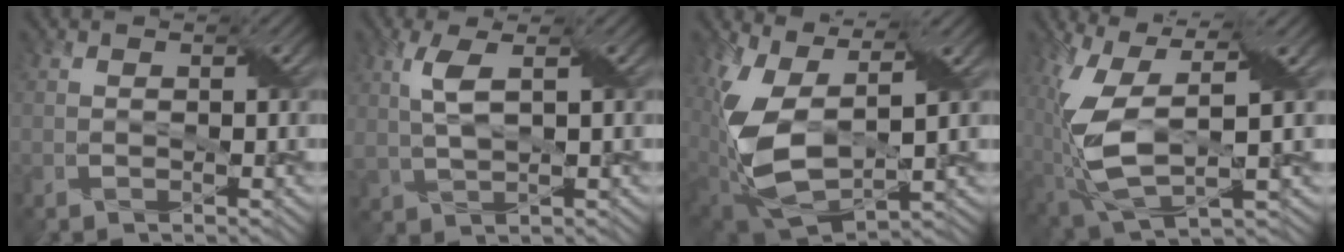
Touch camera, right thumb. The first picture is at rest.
{"total": 4.0, "force": [1.2, 1.3, 3.6], "torque": [-0.093, 0.001, 0.029]}
{"total": 12.4, "force": [1.8, 6.6, 10.3], "torque": [-0.246, -0.024, 0.039]}
{"total": 11.9, "force": [0.2, 5.4, 10.6], "torque": [-0.246, -0.021, 0.010]}